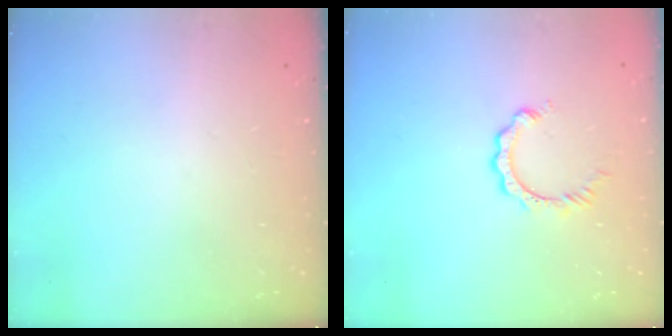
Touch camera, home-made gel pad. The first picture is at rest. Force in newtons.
{"total": 2.8, "press": 2.7, "slide": 0.4}